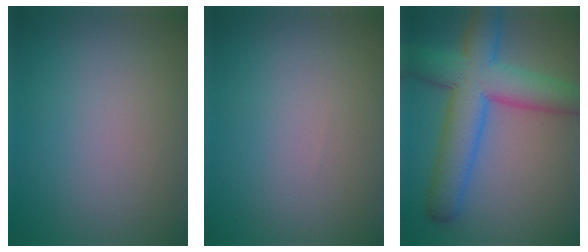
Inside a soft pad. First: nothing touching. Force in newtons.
{"total": 0.0}
{"total": 9.3, "press": 9.3, "slide": 0.3}